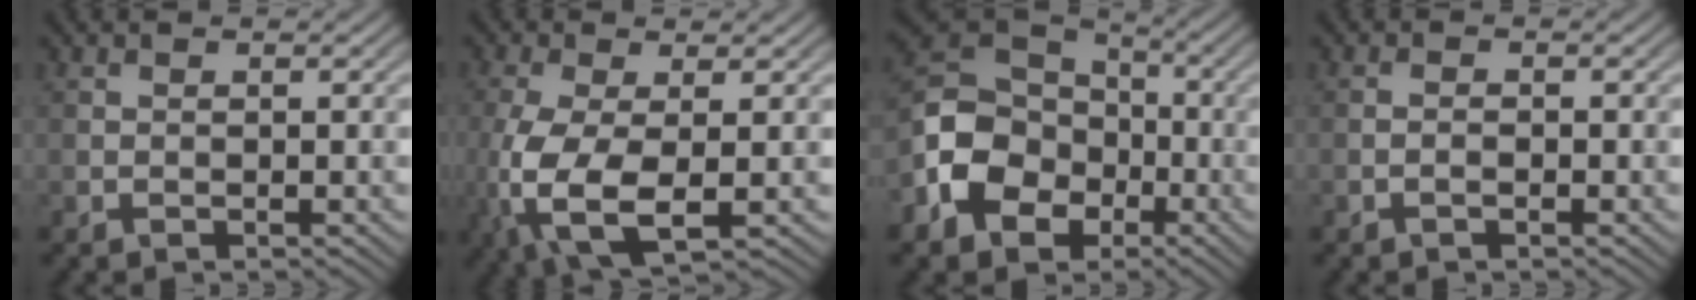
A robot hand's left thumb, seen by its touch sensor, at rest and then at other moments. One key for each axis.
{"total": 9.7, "fx": -2.3, "fy": 4.3, "fz": 8.3, "tx": -0.211, "ty": -0.023, "tz": -0.042}
{"total": 11.5, "fx": -4.0, "fy": 8.8, "fz": 6.4, "tx": -0.149, "ty": -0.011, "tz": -0.096}
{"total": 0.9, "fx": -0.5, "fy": 0.3, "fz": 0.6, "tx": -0.012, "ty": 0.002, "tz": -0.010}